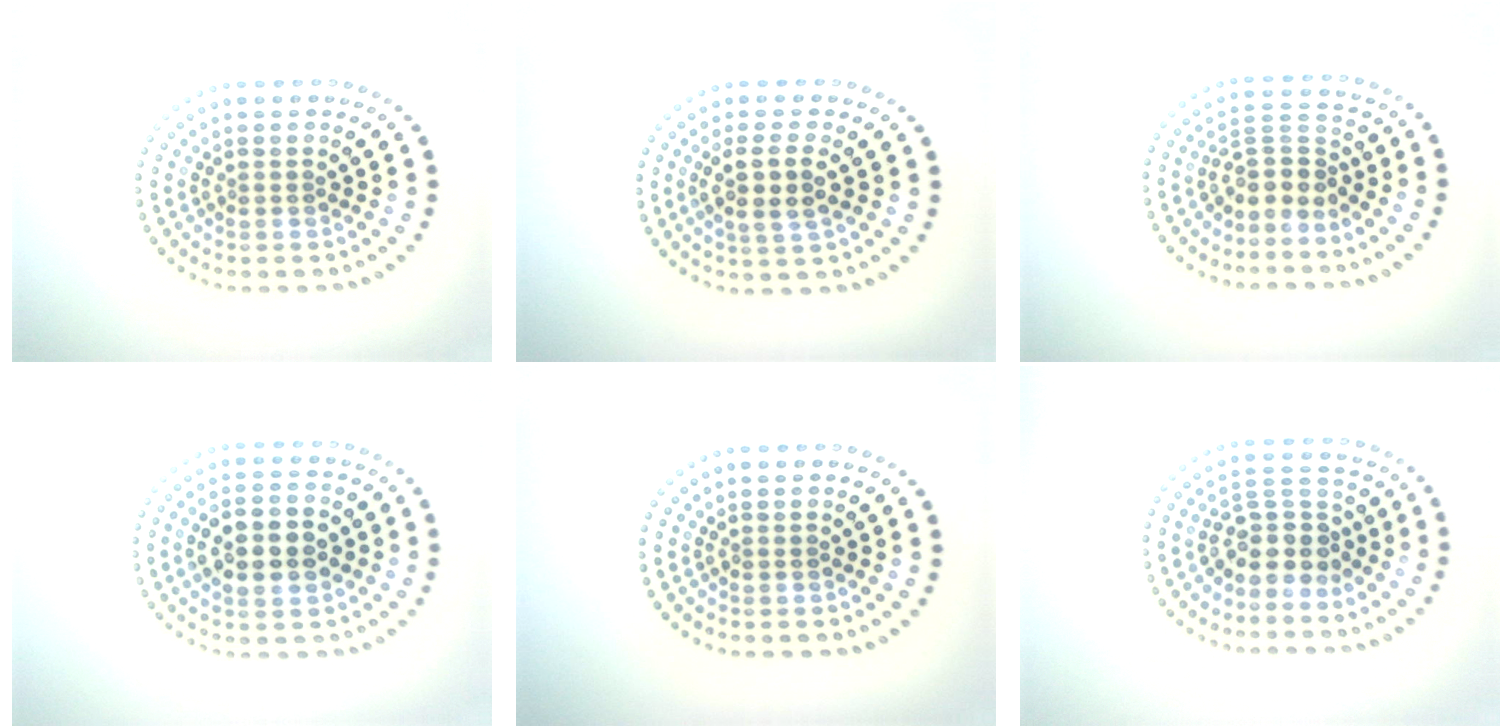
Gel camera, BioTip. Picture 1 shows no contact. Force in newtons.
{"total": 3.2, "press": 2.9, "slide": 1.2}
{"total": 3.2, "press": 2.4, "slide": 2.2}
{"total": 4.8, "press": 4.8, "slide": 0.3}
{"total": 0.0}
{"total": 3.9, "press": 3.4, "slide": 1.8}